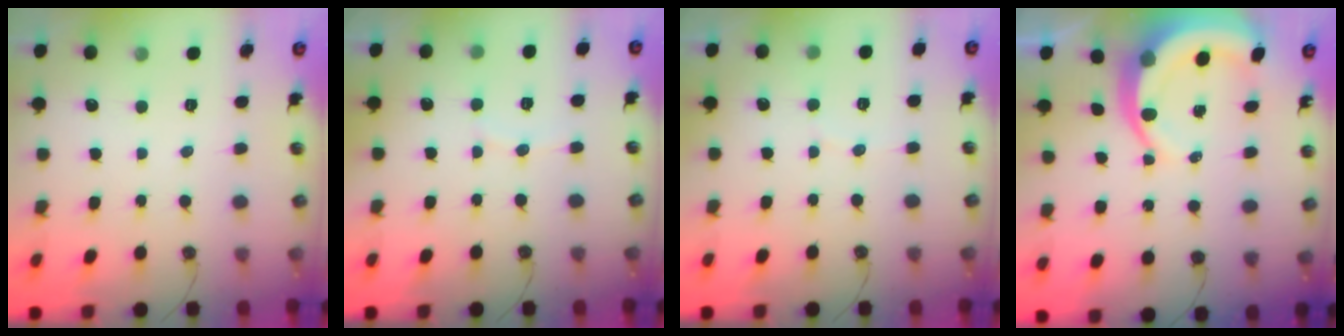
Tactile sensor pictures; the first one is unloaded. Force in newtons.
{"total": 4.6, "press": 4.5, "slide": 0.6}
{"total": 2.7, "press": 2.4, "slide": 1.2}
{"total": 9.6, "press": 9.5, "slide": 1.2}